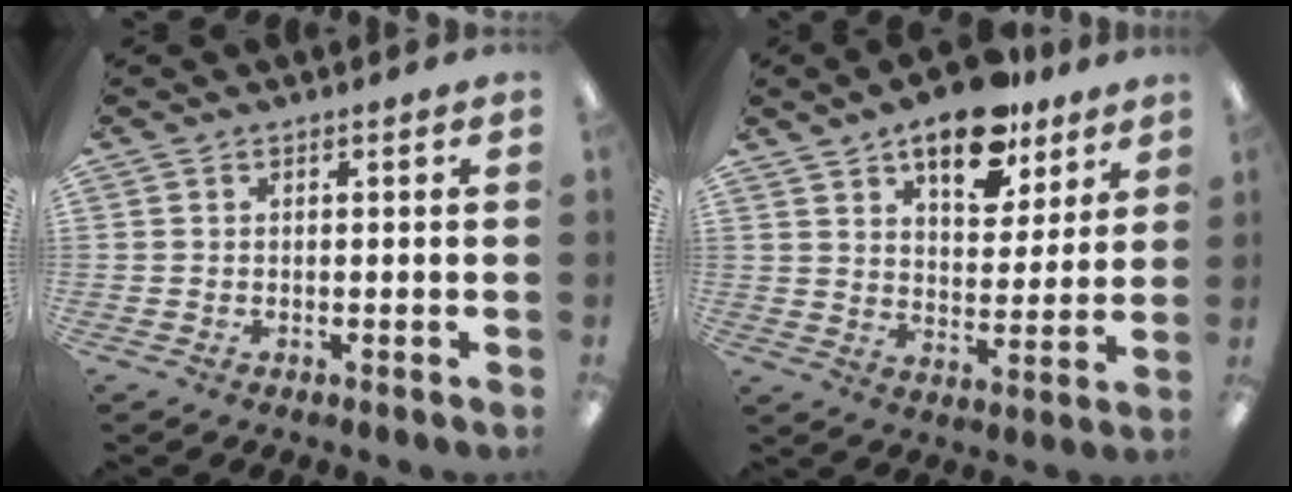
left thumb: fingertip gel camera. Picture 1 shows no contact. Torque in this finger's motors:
{"motor_torque": [0.28, 0.36, 1.27, -1.50, 0.07]}